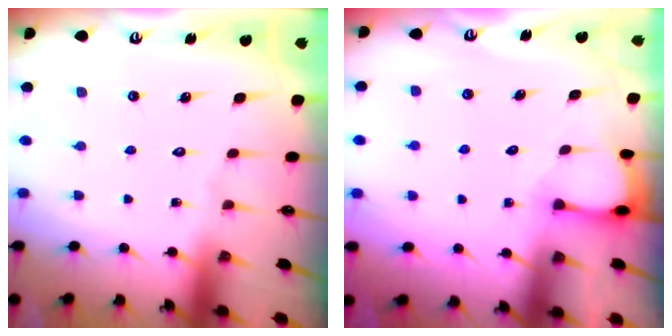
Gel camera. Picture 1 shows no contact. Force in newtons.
{"total": 1.8, "press": 1.8, "slide": 0.1}